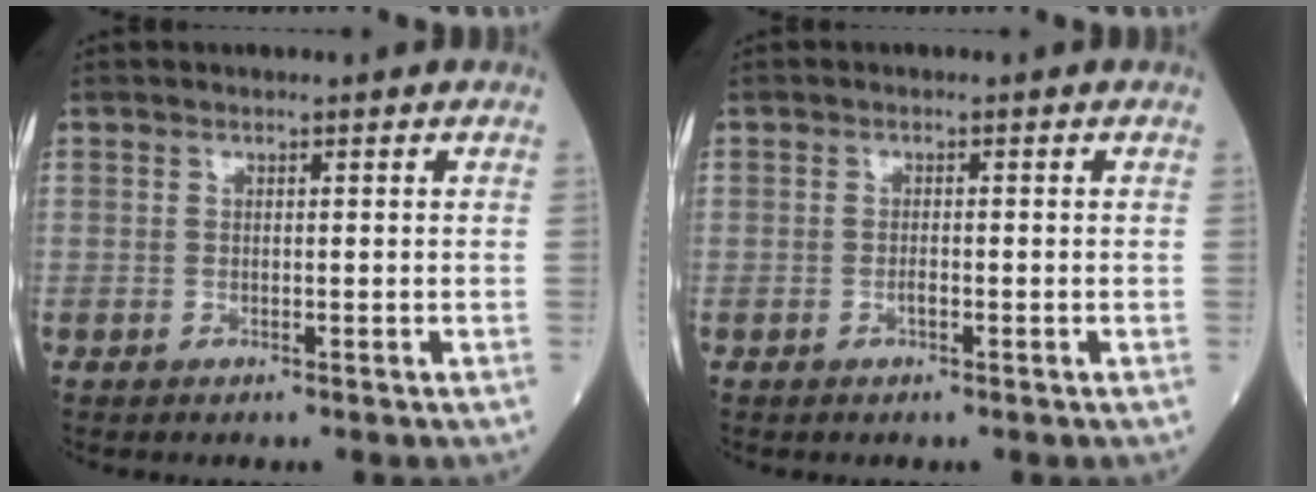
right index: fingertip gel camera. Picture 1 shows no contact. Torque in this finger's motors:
{"motor_torque": [0.05, -0.03, 0.14, 0.04]}